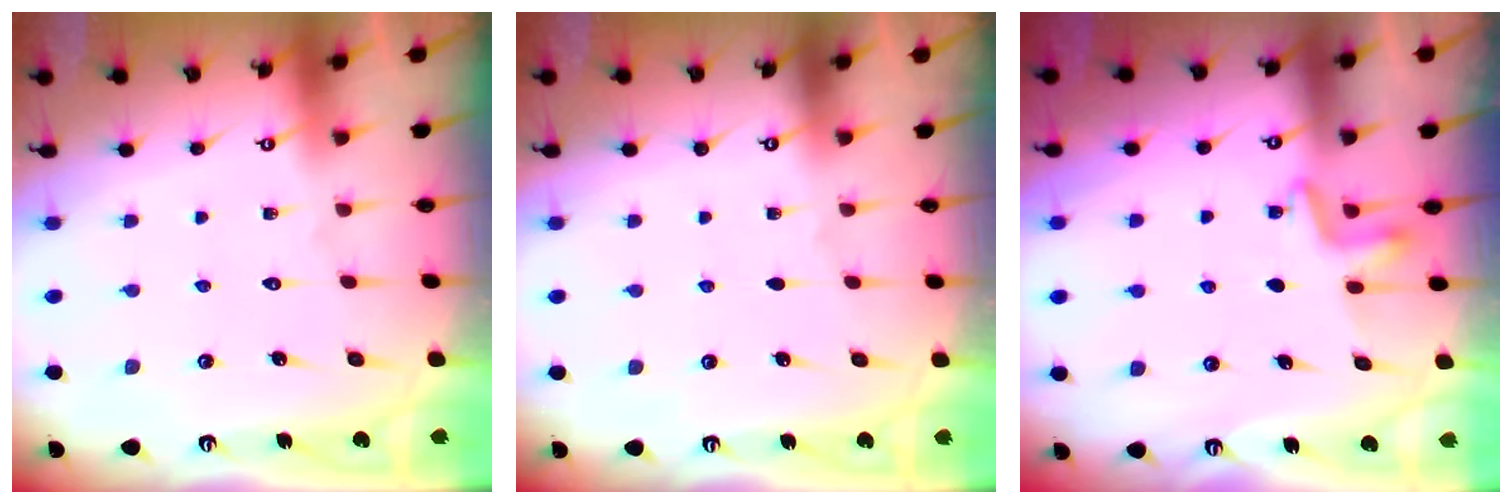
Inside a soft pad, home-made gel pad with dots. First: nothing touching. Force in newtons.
{"total": 0.0}
{"total": 3.2, "press": 3.2, "slide": 0.4}